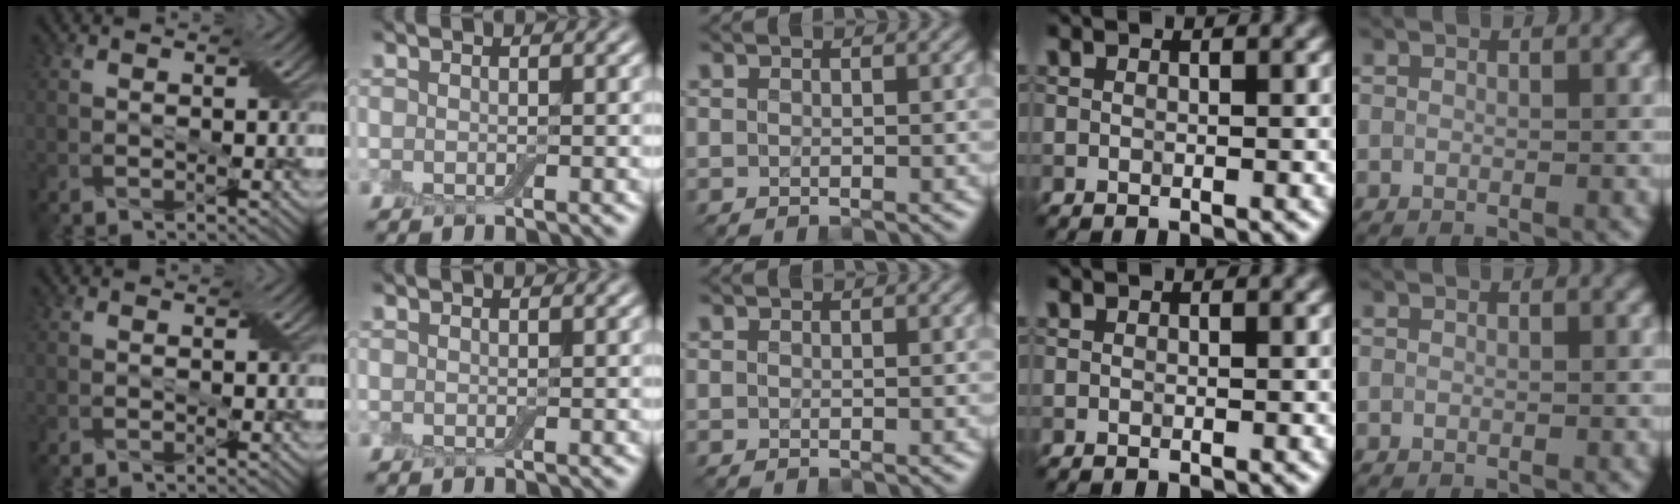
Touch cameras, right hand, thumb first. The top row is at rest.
{}